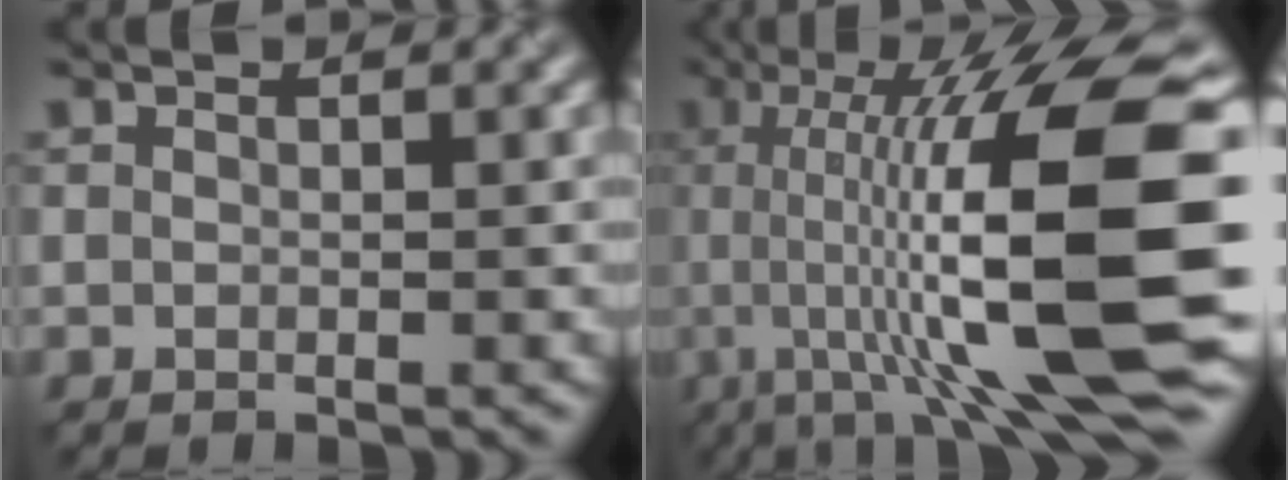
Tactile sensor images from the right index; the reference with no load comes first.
{"total": 15.6, "force": [-0.2, 3.7, 15.1], "torque": [-0.231, 0.015, -0.003]}